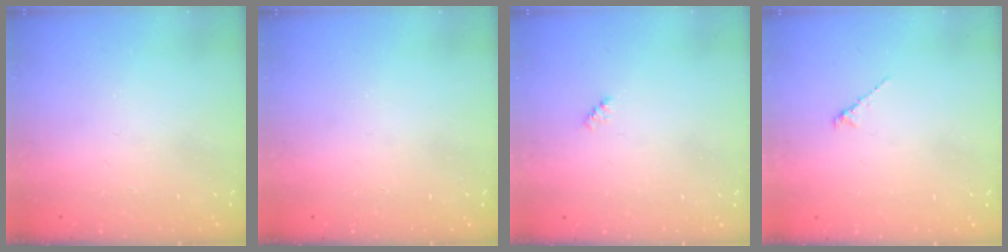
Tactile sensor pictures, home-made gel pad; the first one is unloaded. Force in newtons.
{"total": 0.0}
{"total": 2.4, "press": 2.4, "slide": 0.4}
{"total": 1.2, "press": 1.1, "slide": 0.4}